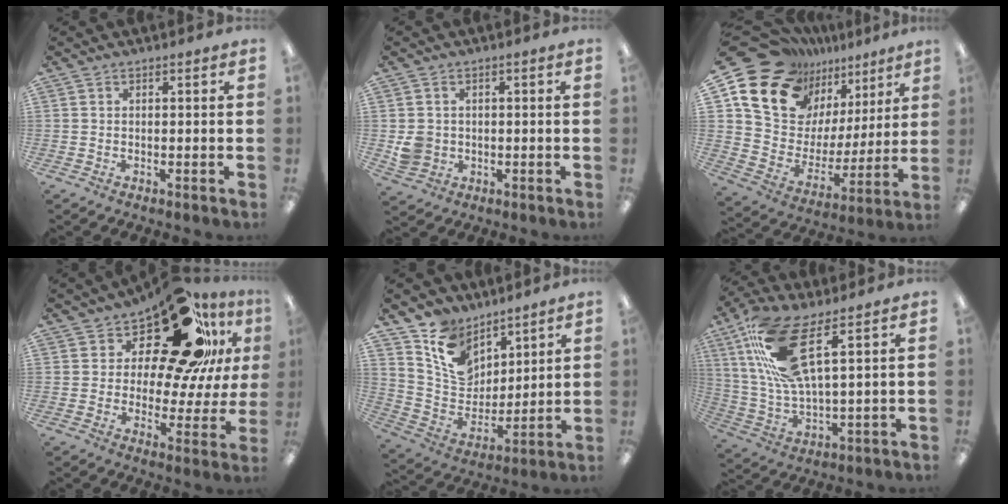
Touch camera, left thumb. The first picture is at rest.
{"total": 4.5, "force": [0.0, 4.2, 1.4], "torque": [-0.022, 0.008, 0.004]}
{"total": 18.2, "force": [13.2, 11.4, 5.3], "torque": [-0.117, -0.099, 0.257]}
{"total": 21.5, "force": [13.7, 8.3, 14.4], "torque": [-0.218, -0.085, 0.229]}
{"total": 13.6, "force": [9.0, 8.9, 5.0], "torque": [-0.106, -0.048, 0.178]}
{"total": 16.2, "force": [8.8, 5.0, 12.6], "torque": [-0.277, -0.027, 0.154]}